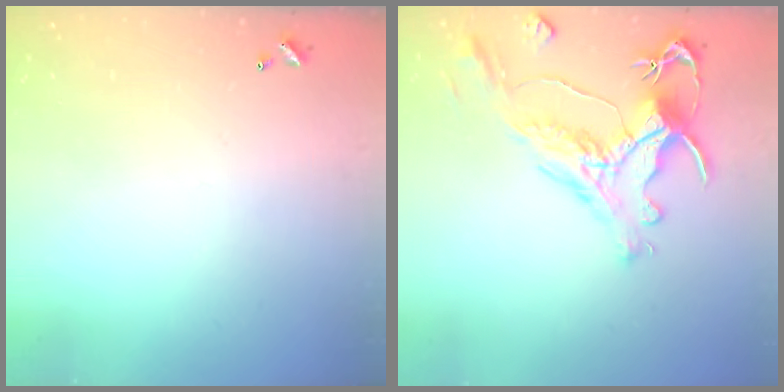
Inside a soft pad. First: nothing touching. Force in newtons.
{"total": 1.8, "press": 1.2, "slide": 1.3}